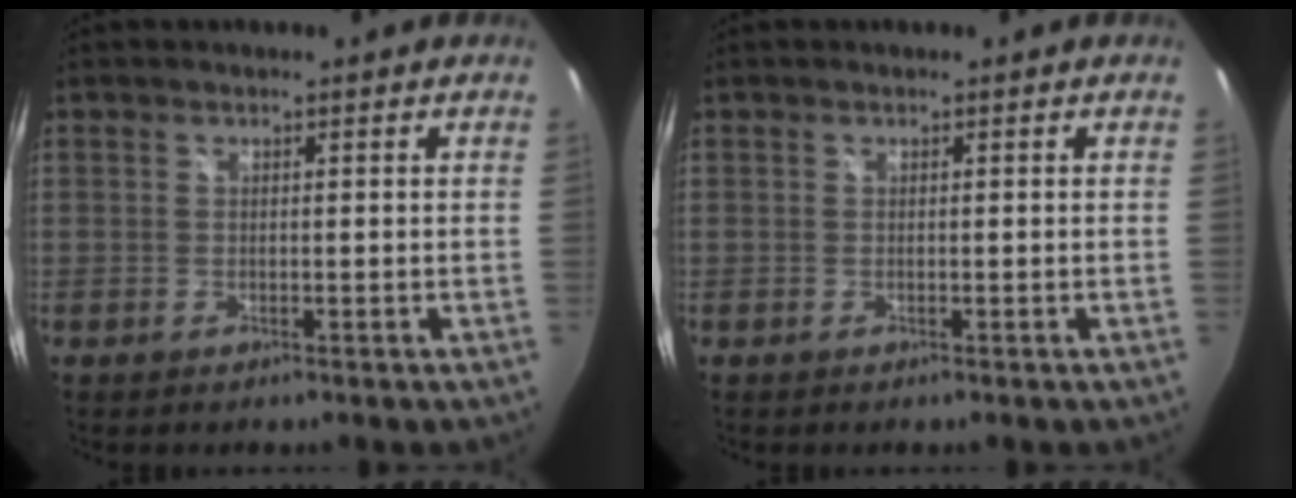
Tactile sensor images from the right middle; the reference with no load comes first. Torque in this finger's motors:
{"motor_torque": [0.00, -0.01, 0.00, 0.00]}